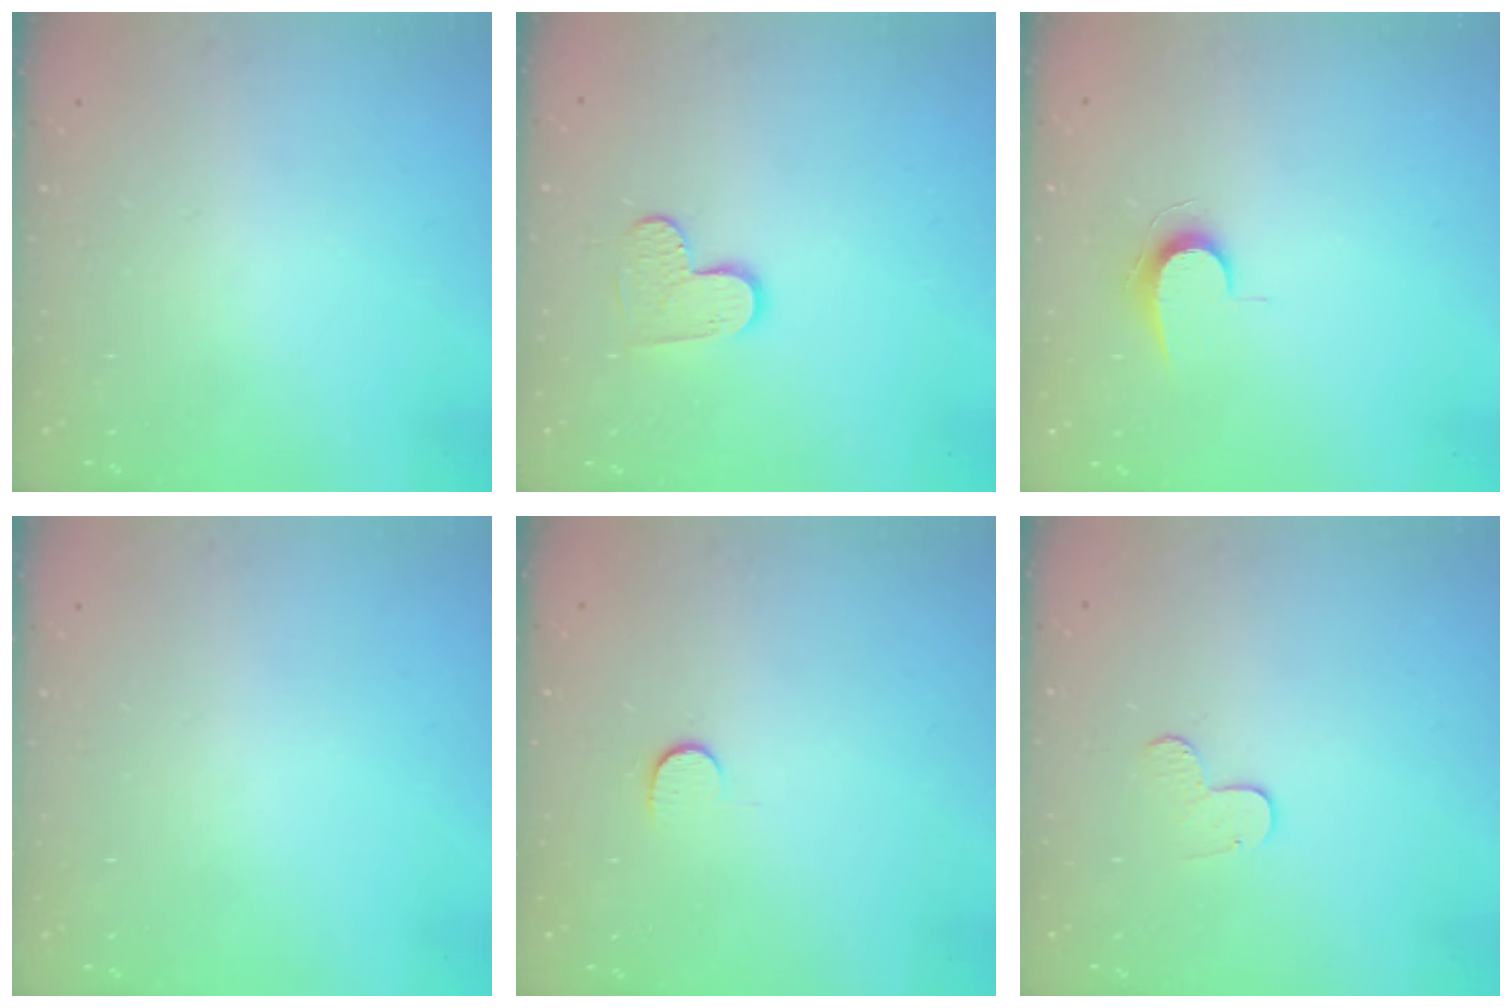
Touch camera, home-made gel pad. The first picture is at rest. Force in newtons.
{"total": 6.3, "press": 6.3, "slide": 0.1}
{"total": 5.9, "press": 5.9, "slide": 0.6}
{"total": 0.0}
{"total": 5.3, "press": 5.2, "slide": 0.5}
{"total": 3.7, "press": 3.7, "slide": 0.4}